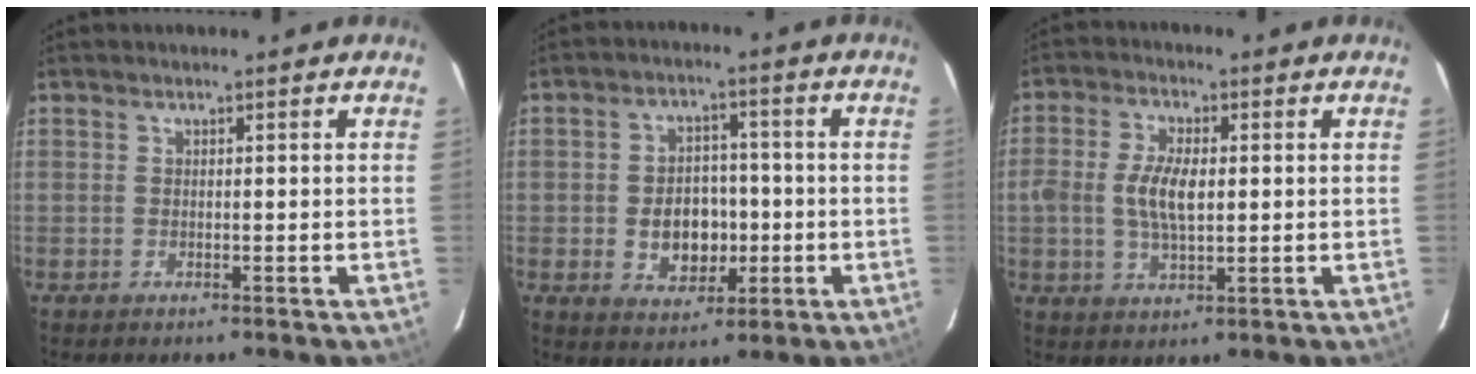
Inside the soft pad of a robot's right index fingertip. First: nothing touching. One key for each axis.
{"total": 8.6, "fx": -1.6, "fy": 6.5, "fz": 5.5, "tx": -0.109, "ty": 0.012, "tz": -0.011}
{"total": 7.4, "fx": 0.1, "fy": 3.4, "fz": 6.5, "tx": -0.128, "ty": 0.004, "tz": 0.002}